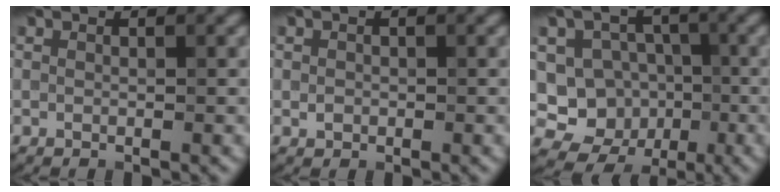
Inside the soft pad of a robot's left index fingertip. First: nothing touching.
{"total": 0.8, "force": [-0.1, 0.7, 0.4], "torque": [-0.004, -0.002, -0.003]}
{"total": 8.3, "force": [-1.7, 7.8, 2.2], "torque": [-0.031, 0.013, -0.041]}